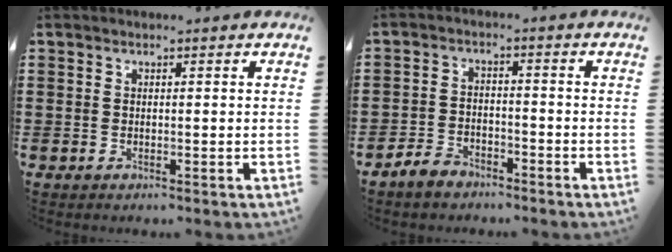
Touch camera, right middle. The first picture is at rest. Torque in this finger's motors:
{"motor_torque": [0.81, -0.85, 0.02, 0.04]}